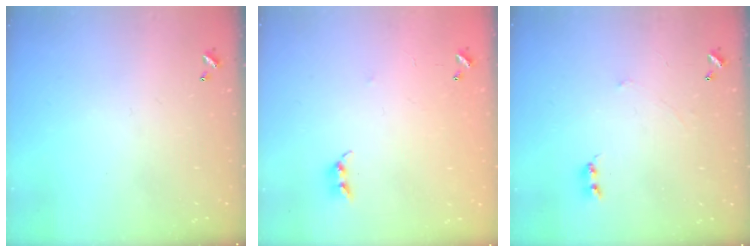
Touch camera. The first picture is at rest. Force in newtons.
{"total": 7.4, "press": 7.4, "slide": 0.5}
{"total": 0.9, "press": 0.8, "slide": 0.3}